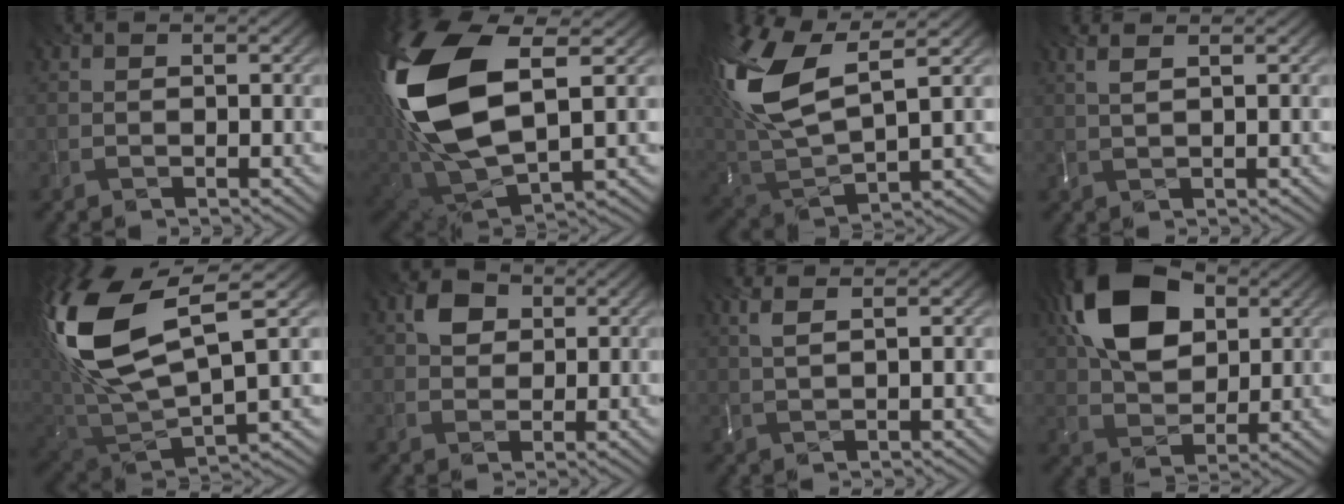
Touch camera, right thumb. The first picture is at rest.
{"total": 17.2, "force": [3.2, 8.9, 14.3], "torque": [-0.343, 0.004, 0.071]}
{"total": 14.9, "force": [6.2, 6.3, 12.0], "torque": [-0.297, 0.021, 0.125]}
{"total": 2.3, "force": [1.2, 0.1, 1.9], "torque": [-0.053, 0.008, 0.028]}
{"total": 15.7, "force": [5.7, 6.8, 13.0], "torque": [-0.312, 0.012, 0.119]}
{"total": 3.7, "force": [1.4, 2.8, 2.0], "torque": [-0.044, 0.008, 0.018]}
{"total": 2.7, "force": [1.5, 0.1, 2.2], "torque": [-0.062, 0.009, 0.034]}
{"total": 13.9, "force": [5.0, 8.5, 9.7], "torque": [-0.204, 0.027, 0.089]}